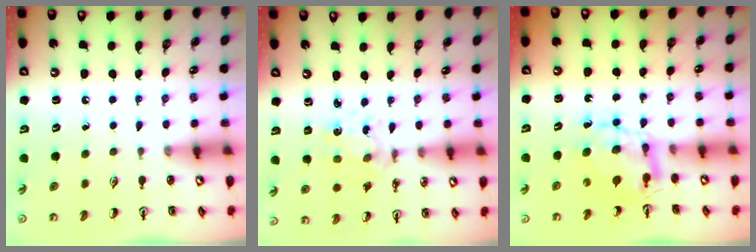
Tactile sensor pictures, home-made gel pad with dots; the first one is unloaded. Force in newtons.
{"total": 2.7, "press": 2.7, "slide": 0.3}
{"total": 5.8, "press": 5.8, "slide": 0.4}